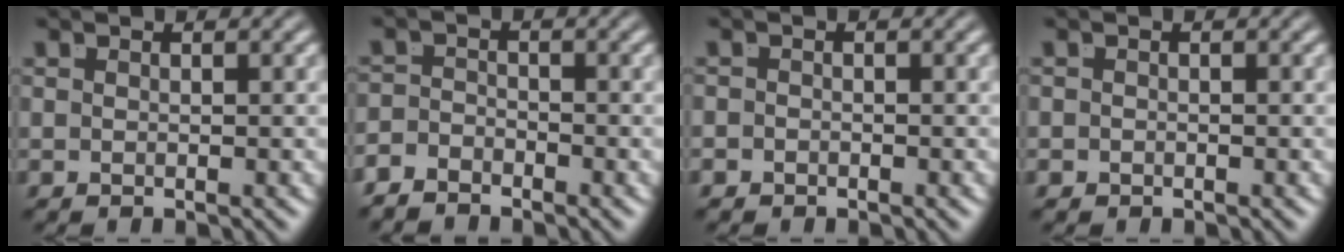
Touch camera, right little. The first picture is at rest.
{"total": 2.6, "force": [-2.5, 0.8, 0.1], "torque": [0.000, -0.018, -0.039]}
{"total": 1.2, "force": [-1.0, 0.4, -0.3], "torque": [0.002, -0.014, -0.012]}
{"total": 0.8, "force": [-0.7, 0.4, -0.1], "torque": [-0.004, -0.011, -0.005]}